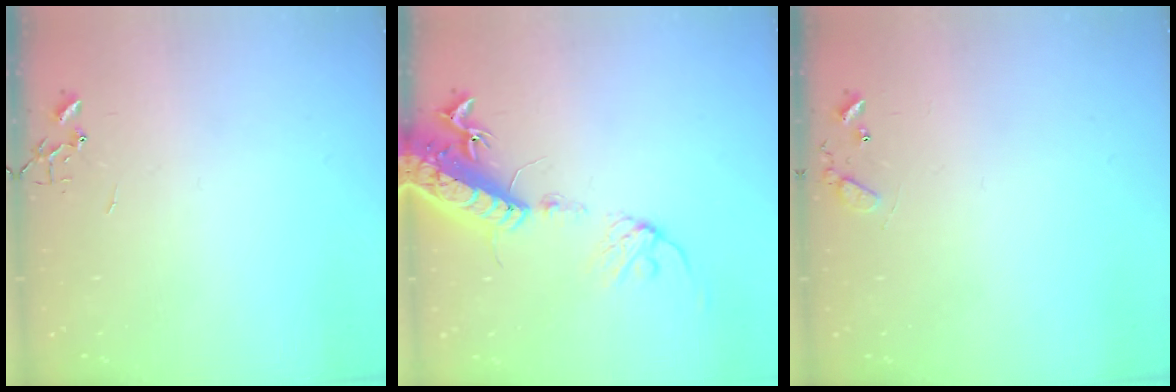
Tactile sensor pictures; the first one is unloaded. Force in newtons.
{"total": 17.9, "press": 17.4, "slide": 4.2}
{"total": 7.7, "press": 7.6, "slide": 0.5}